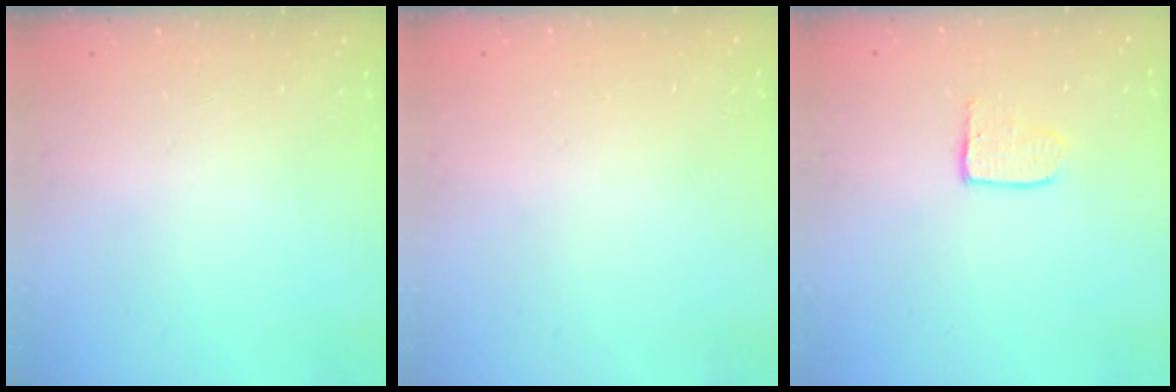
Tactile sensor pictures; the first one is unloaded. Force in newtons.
{"total": 0.0}
{"total": 3.3, "press": 3.3, "slide": 0.3}